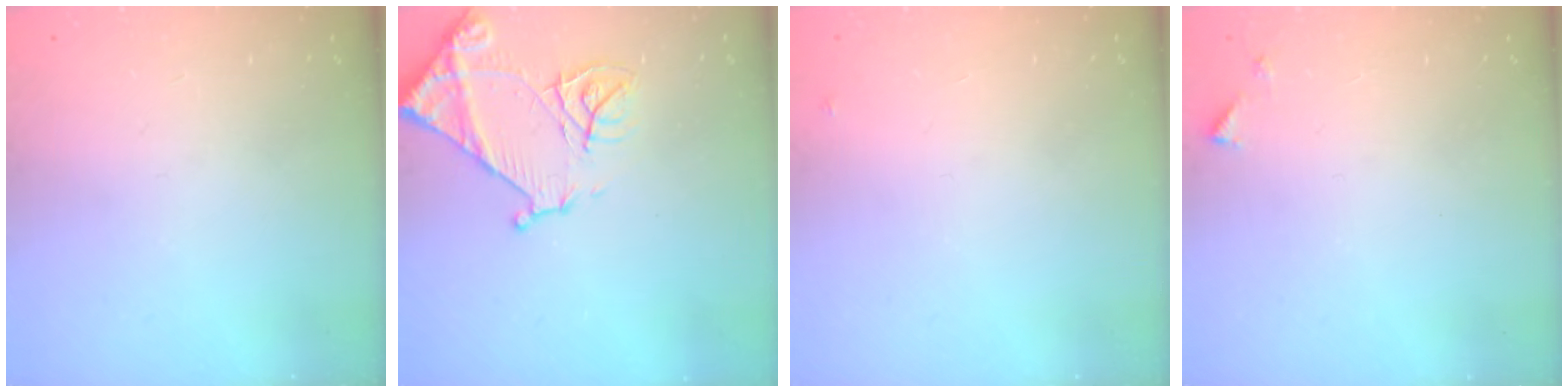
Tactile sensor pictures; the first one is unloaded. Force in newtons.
{"total": 13.0, "press": 13.0, "slide": 1.3}
{"total": 2.6, "press": 2.6, "slide": 0.2}
{"total": 3.2, "press": 3.2, "slide": 0.3}